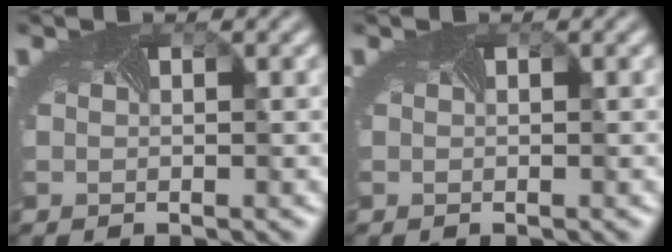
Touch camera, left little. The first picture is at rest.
{"total": 0.0}